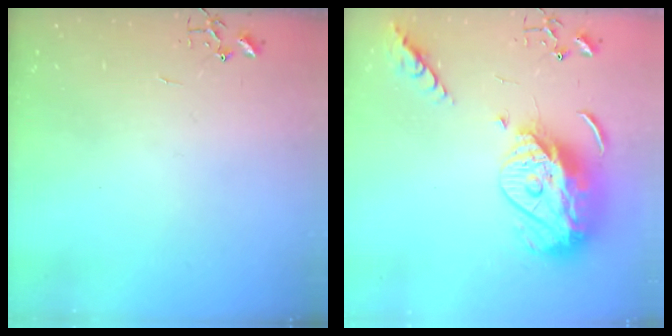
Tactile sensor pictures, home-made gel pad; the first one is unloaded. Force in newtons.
{"total": 17.5, "press": 17.4, "slide": 1.6}